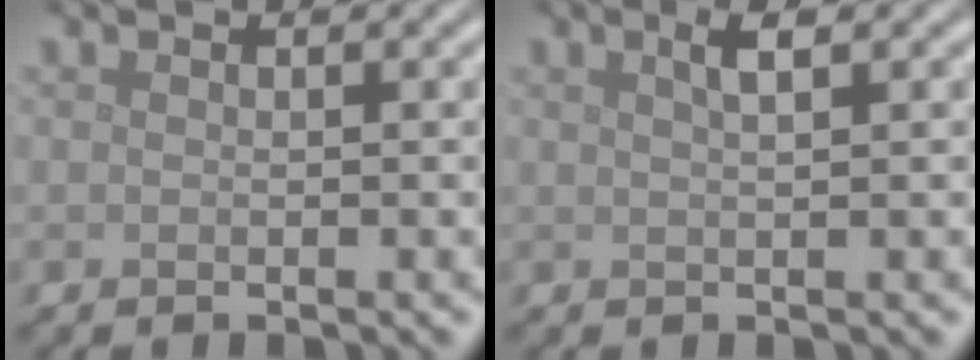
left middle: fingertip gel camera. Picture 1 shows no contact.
{"total": 1.9, "force": [0.9, 0.5, 1.6], "torque": [-0.021, 0.007, 0.012]}